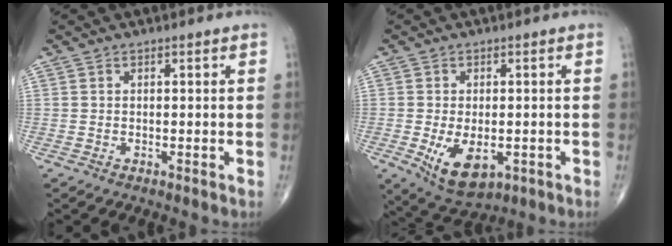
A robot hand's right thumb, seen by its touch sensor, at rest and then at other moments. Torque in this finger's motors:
{"motor_torque": [-0.07, 0.35, 0.47, 0.46, 0.10]}